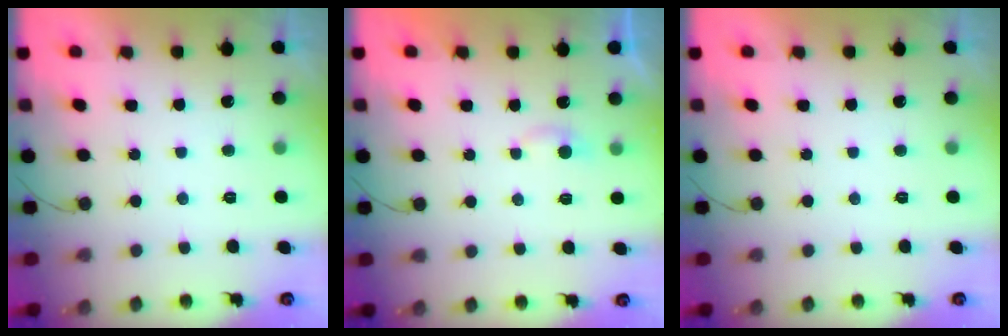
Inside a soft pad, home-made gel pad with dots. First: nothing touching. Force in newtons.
{"total": 2.8, "press": 2.8, "slide": 0.2}
{"total": 0.0}